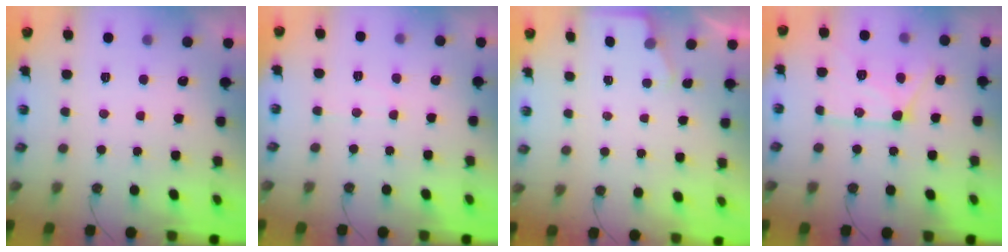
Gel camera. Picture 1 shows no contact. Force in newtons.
{"total": 4.6, "press": 4.6, "slide": 0.6}
{"total": 2.1, "press": 2.1, "slide": 0.3}
{"total": 14.9, "press": 14.8, "slide": 1.1}